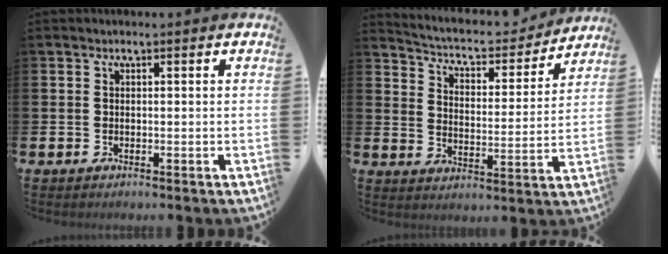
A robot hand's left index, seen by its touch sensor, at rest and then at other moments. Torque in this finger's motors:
{"motor_torque": [0.97, -1.17, 0.35, 0.04]}